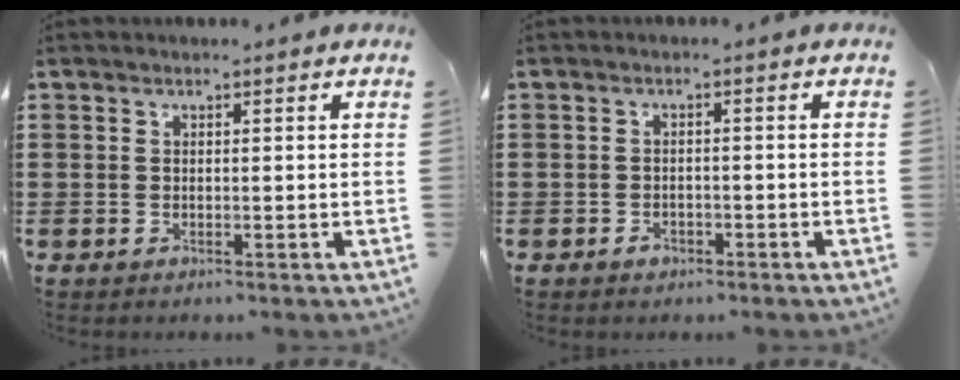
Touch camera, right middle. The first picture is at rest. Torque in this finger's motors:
{"motor_torque": [0.24, -0.25, 0.00, 0.03]}